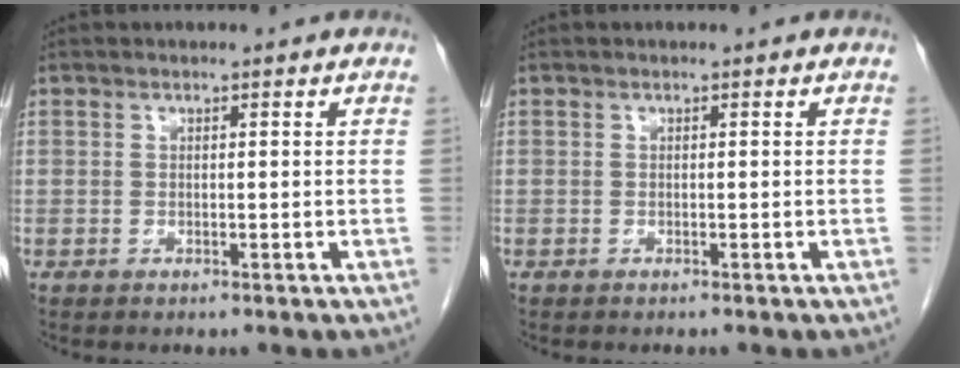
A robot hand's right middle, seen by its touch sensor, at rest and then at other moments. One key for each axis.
{"total": 0.0}